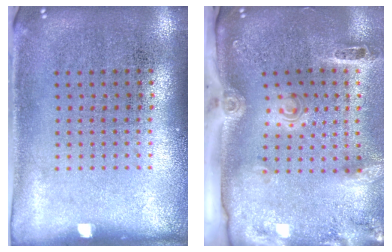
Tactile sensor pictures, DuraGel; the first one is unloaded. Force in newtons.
{"total": 3.2, "press": 2.1, "slide": 2.4}